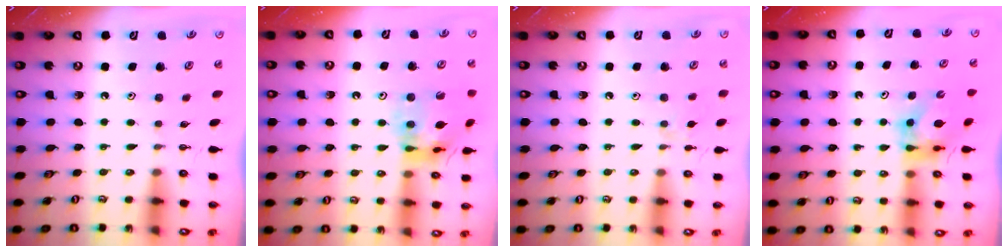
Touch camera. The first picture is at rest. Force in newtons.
{"total": 16.0, "press": 15.9, "slide": 2.0}
{"total": 7.5, "press": 7.5, "slide": 0.8}
{"total": 5.0, "press": 4.9, "slide": 0.4}